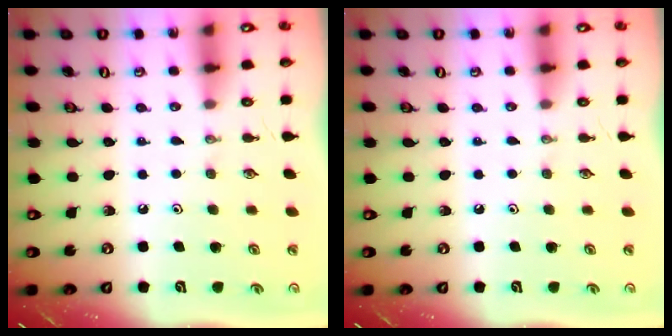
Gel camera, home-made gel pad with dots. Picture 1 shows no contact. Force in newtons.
{"total": 0.0}